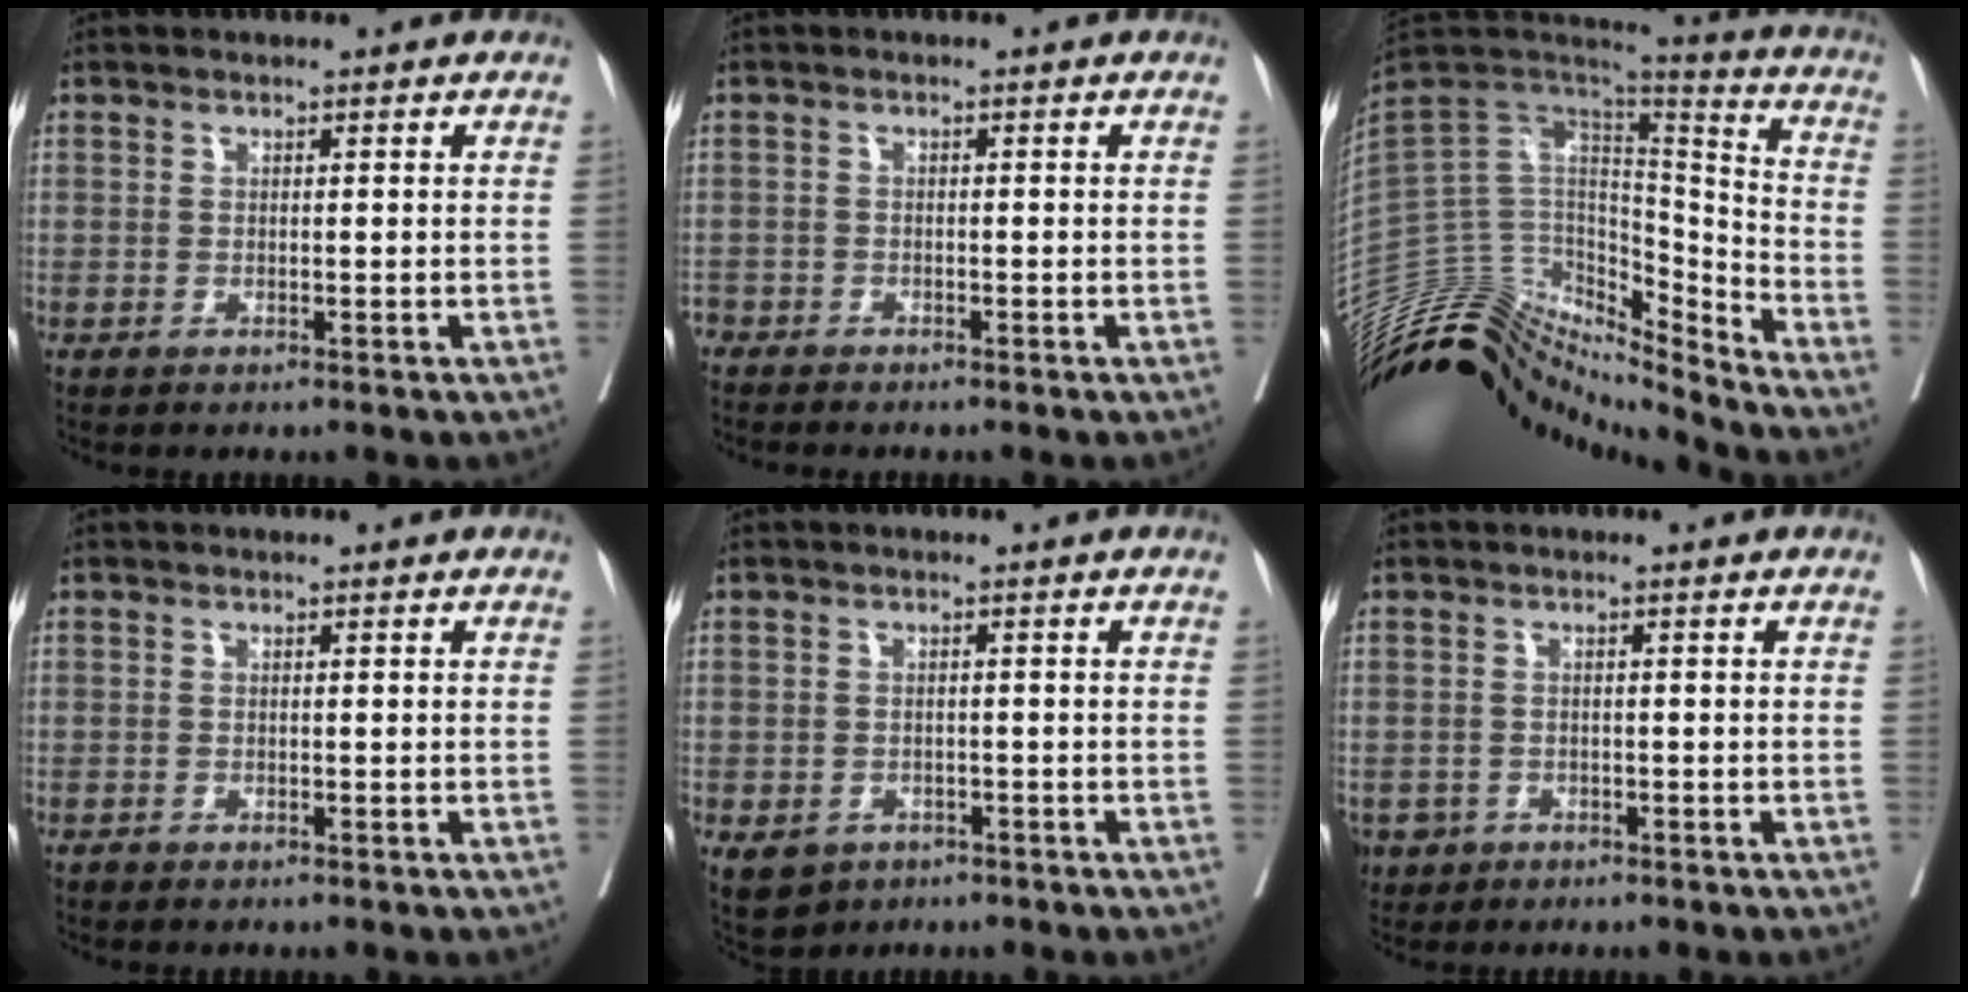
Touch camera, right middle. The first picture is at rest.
{"total": 2.2, "force": [-2.1, 0.4, 0.2], "torque": [0.000, -0.006, -0.037]}
{"total": 17.8, "force": [-16.9, 4.9, 2.7], "torque": [-0.039, 0.109, -0.282]}
{"total": 0.0}
{"total": 5.0, "force": [-2.7, 3.9, 1.5], "torque": [-0.023, 0.001, -0.033]}
{"total": 3.2, "force": [-1.7, 2.6, 0.5], "torque": [-0.005, 0.003, -0.028]}